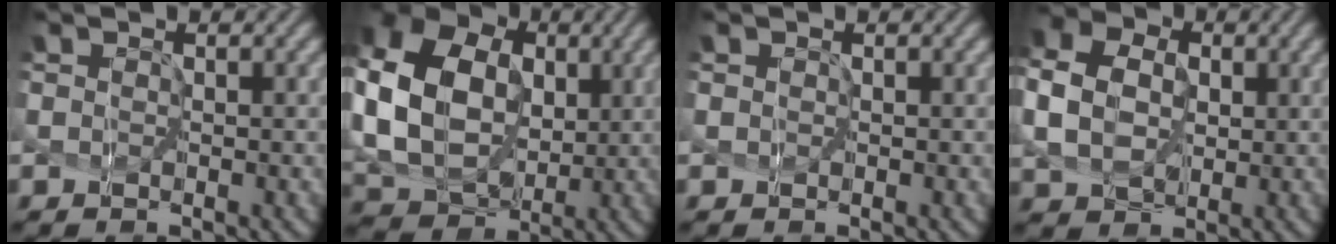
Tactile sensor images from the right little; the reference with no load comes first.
{"total": 13.9, "force": [1.8, 11.0, 8.4], "torque": [-0.228, 0.010, 0.042]}
{"total": 0.0}
{"total": 7.8, "force": [0.6, 6.2, 4.6], "torque": [-0.134, 0.004, 0.012]}